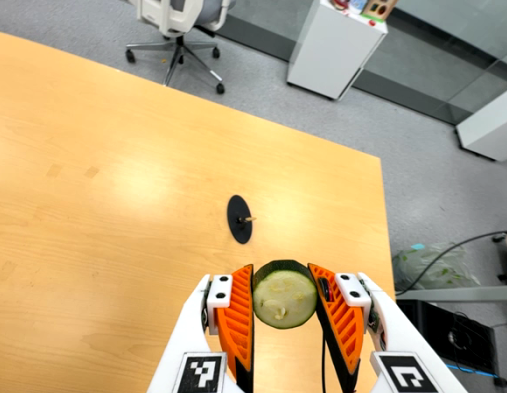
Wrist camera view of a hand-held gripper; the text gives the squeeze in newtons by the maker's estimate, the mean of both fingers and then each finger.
{"total": 9.6, "left": 9.0, "right": 10.2}